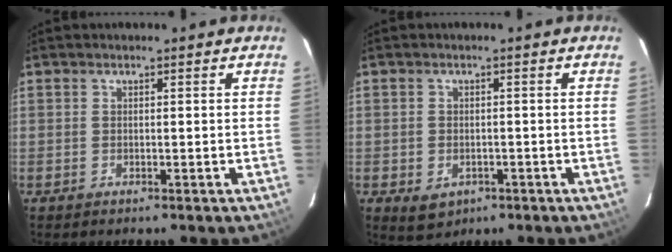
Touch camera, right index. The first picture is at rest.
{"total": 4.4, "force": [-1.6, 3.5, 2.0], "torque": [-0.043, -0.004, -0.012]}